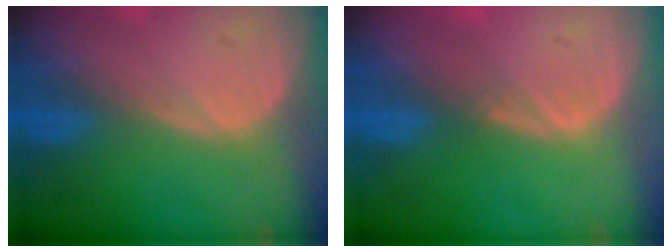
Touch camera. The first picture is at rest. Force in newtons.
{"total": 0.5, "press": 0.5, "slide": 0.1}